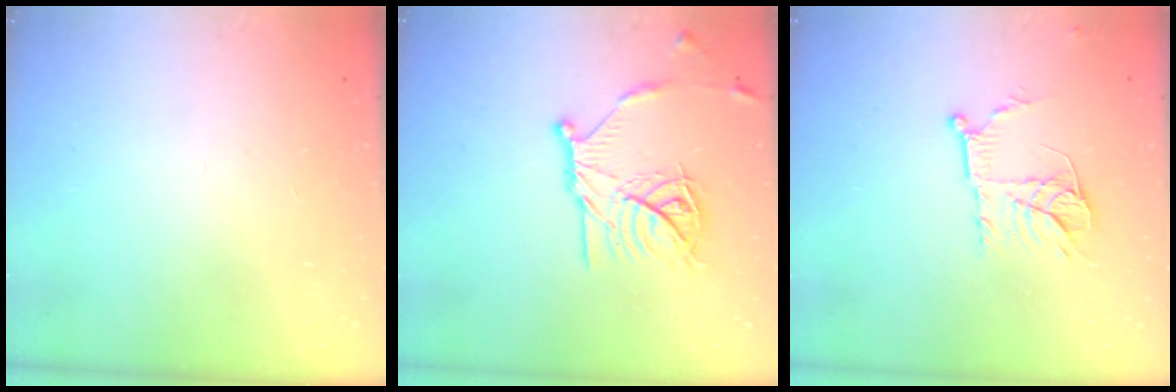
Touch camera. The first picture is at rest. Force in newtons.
{"total": 17.0, "press": 17.0, "slide": 1.0}
{"total": 11.2, "press": 11.1, "slide": 0.7}